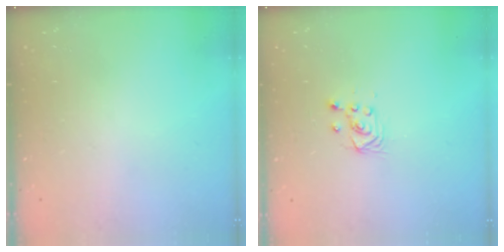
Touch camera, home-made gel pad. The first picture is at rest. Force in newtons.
{"total": 2.9, "press": 2.6, "slide": 1.3}